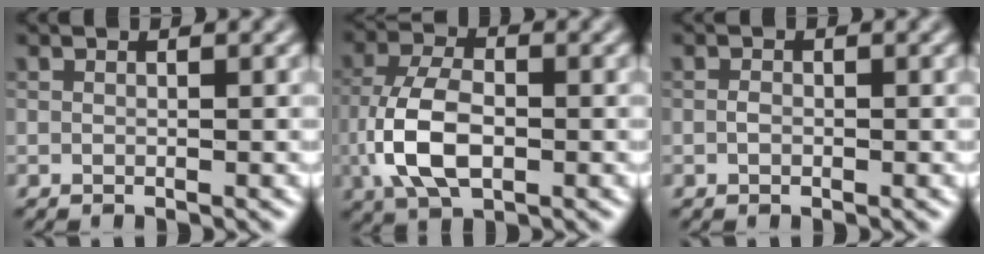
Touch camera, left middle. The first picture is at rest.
{"total": 6.4, "force": [-1.5, 3.4, 5.2], "torque": [-0.112, 0.000, -0.034]}
{"total": 0.8, "force": [-0.2, 0.6, 0.5], "torque": [-0.011, 0.001, -0.006]}